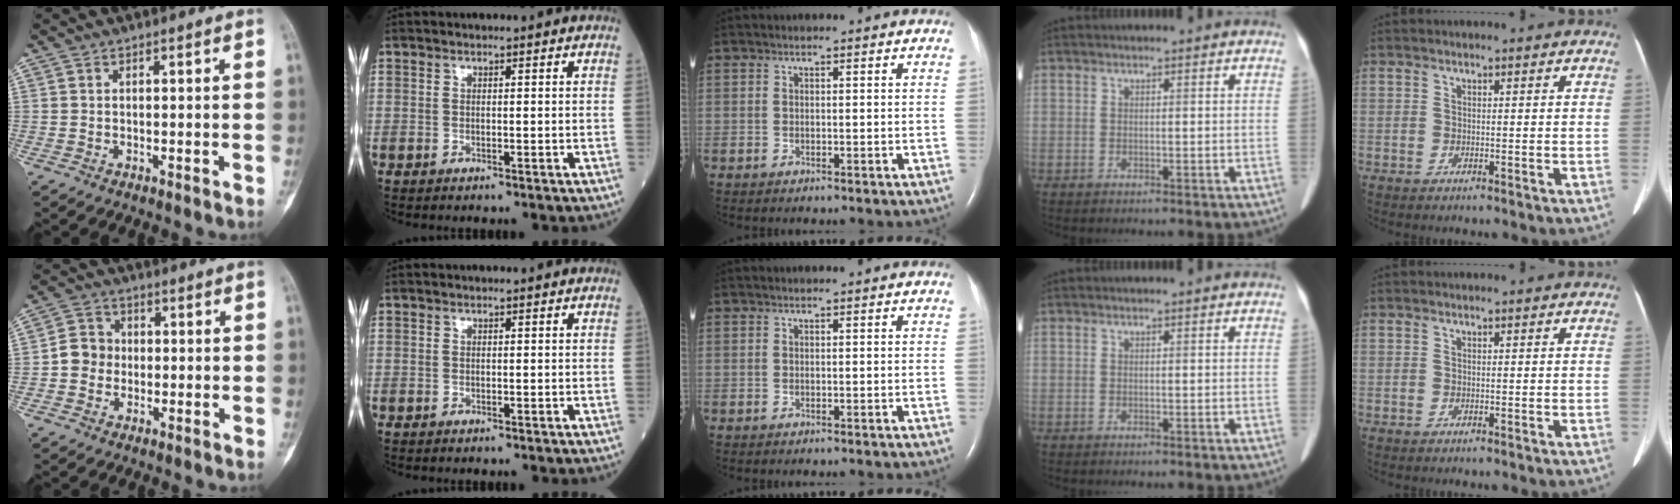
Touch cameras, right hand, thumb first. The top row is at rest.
{"thumb": {"total": 5.5, "force": [-0.7, 5.0, 2.1], "torque": [-0.016, 0.017, -0.023]}}